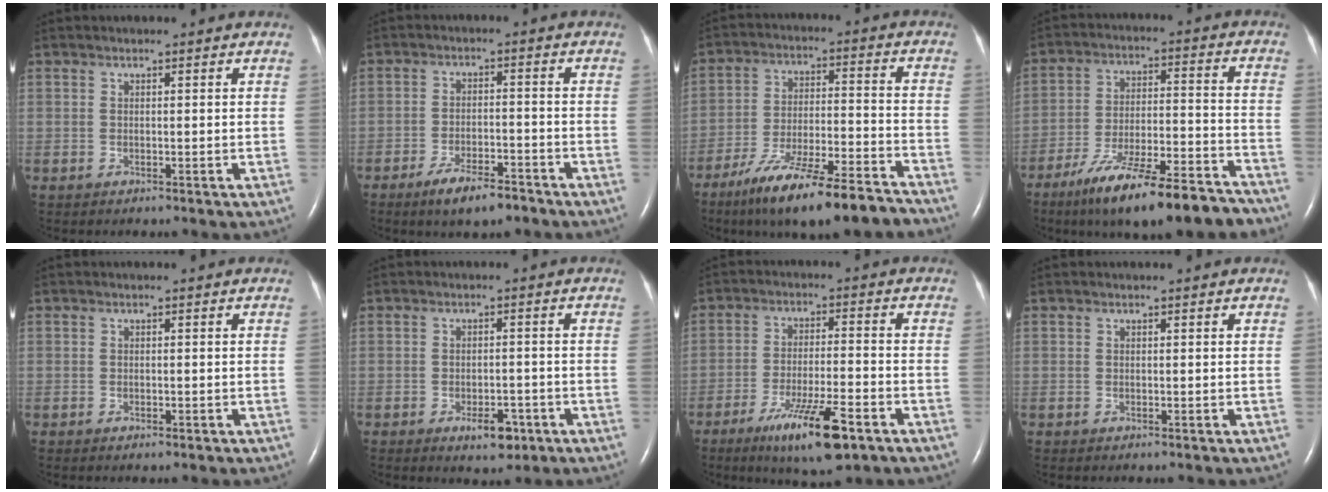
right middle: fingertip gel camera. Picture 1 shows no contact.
{"total": 6.4, "force": [-4.7, 1.7, 4.0], "torque": [-0.078, -0.005, -0.076]}
{"total": 17.4, "force": [-13.8, 1.9, 10.4], "torque": [-0.161, -0.008, -0.226]}
{"total": 19.6, "force": [-15.4, 3.4, 11.6], "torque": [-0.152, 0.009, -0.244]}
{"total": 0.6, "force": [-0.4, 0.3, 0.4], "torque": [-0.009, 0.000, -0.003]}
{"total": 4.2, "force": [-2.3, 1.9, 3.0], "torque": [-0.043, 0.001, -0.028]}
{"total": 11.0, "force": [-6.5, 1.3, 8.8], "torque": [-0.160, -0.023, -0.105]}
{"total": 0.0}